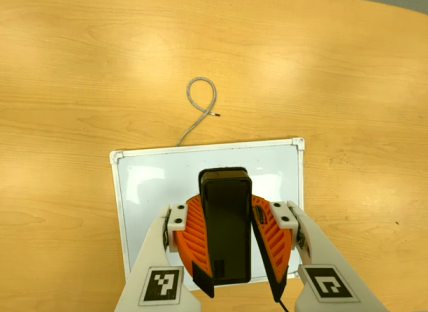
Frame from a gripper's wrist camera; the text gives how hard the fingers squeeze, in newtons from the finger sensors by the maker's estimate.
{"total": 8.8, "left": 9.4, "right": 8.3}